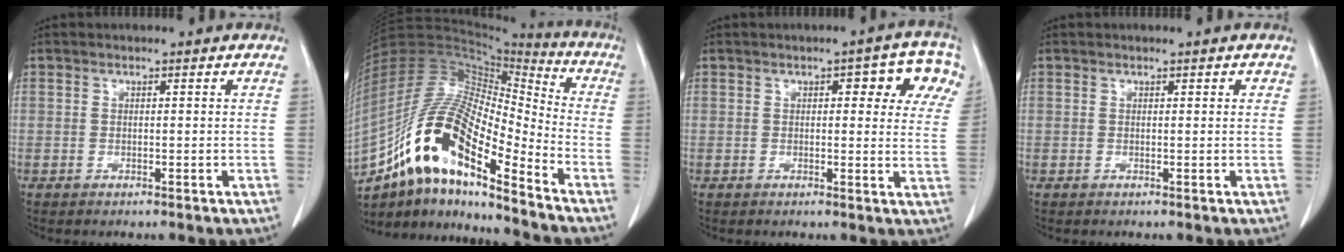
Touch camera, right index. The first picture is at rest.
{"total": 19.3, "force": [-11.9, 4.4, 14.6], "torque": [-0.293, 0.015, -0.211]}
{"total": 8.0, "force": [3.5, 2.9, 6.6], "torque": [-0.061, 0.010, 0.029]}
{"total": 0.7, "force": [0.4, 0.2, 0.5], "torque": [-0.009, 0.002, 0.004]}